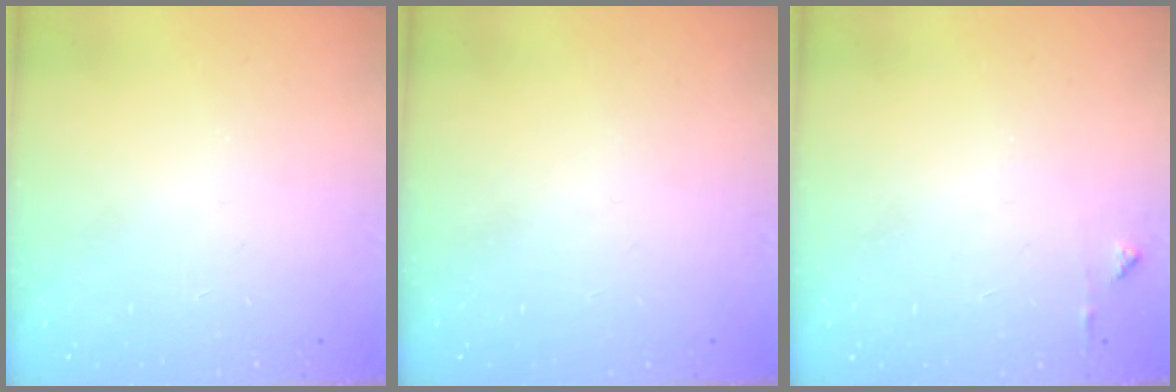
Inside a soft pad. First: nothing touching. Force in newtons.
{"total": 0.0}
{"total": 3.5, "press": 3.4, "slide": 0.5}